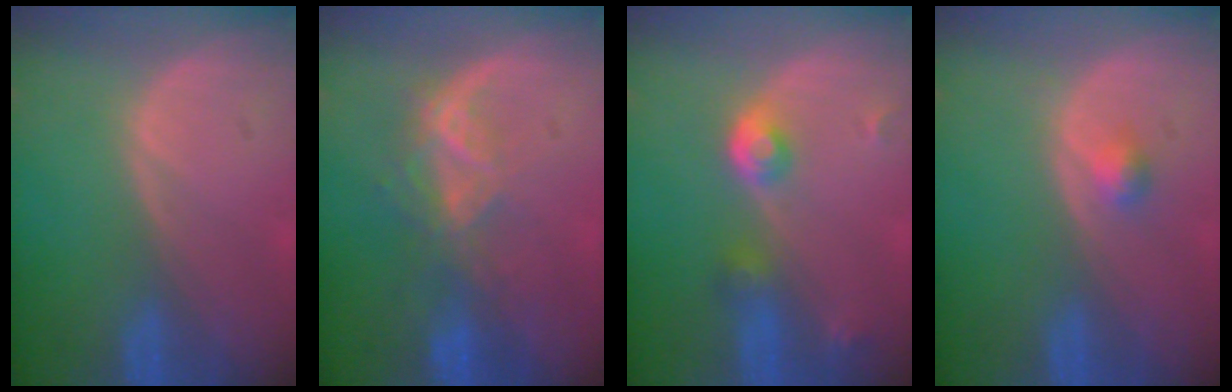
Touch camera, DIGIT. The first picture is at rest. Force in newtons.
{"total": 6.8, "press": 5.8, "slide": 3.5}
{"total": 4.0, "press": 3.9, "slide": 0.9}
{"total": 1.8, "press": 1.6, "slide": 0.9}